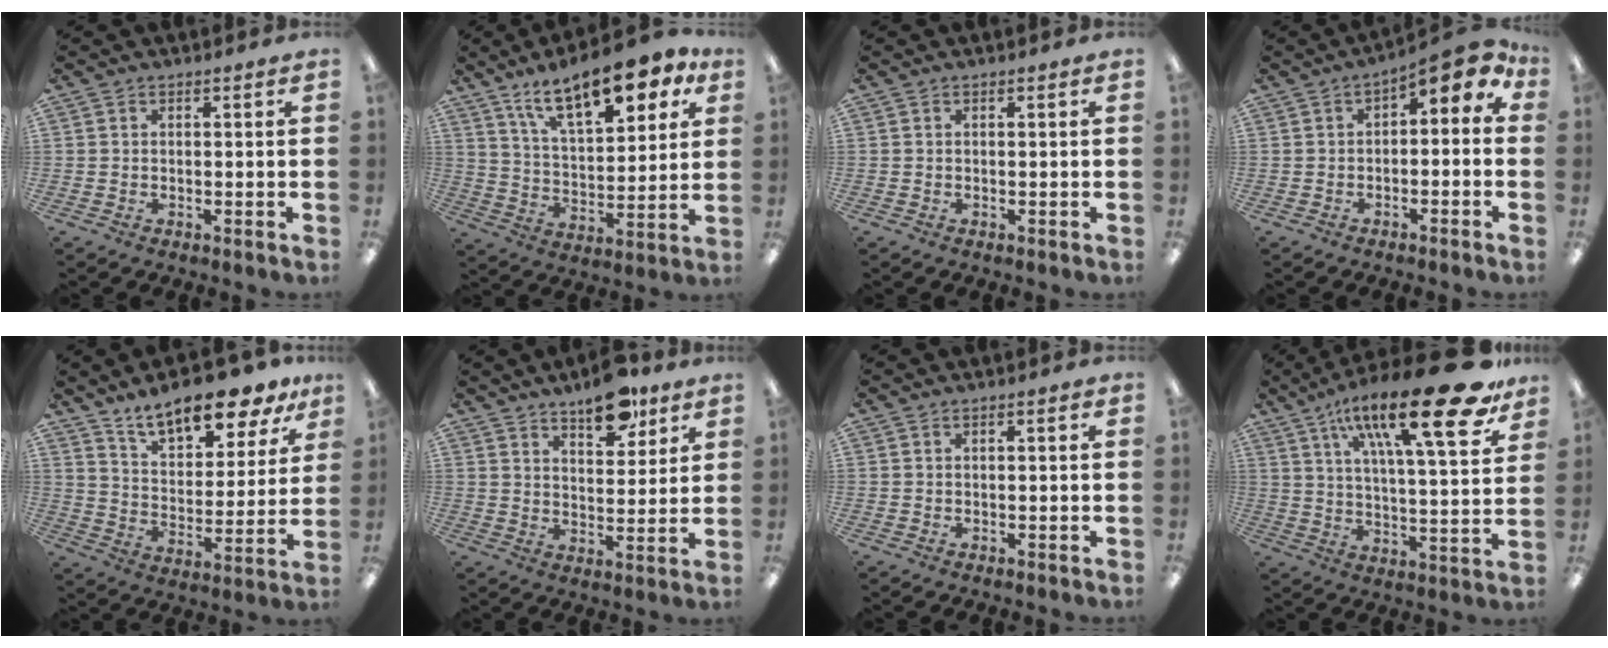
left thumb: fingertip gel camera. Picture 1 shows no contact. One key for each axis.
{"total": 17.9, "fx": 11.9, "fy": 7.1, "fz": 11.2, "tx": -0.178, "ty": -0.054, "tz": 0.200}
{"total": 0.0}
{"total": 6.2, "fx": 1.6, "fy": 3.2, "fz": 5.0, "tx": -0.063, "ty": -0.007, "tz": 0.022}
{"total": 14.8, "fx": 12.3, "fy": 4.7, "fz": 6.7, "tx": -0.106, "ty": -0.080, "tz": 0.214}
{"total": 10.9, "fx": 8.1, "fy": 4.7, "fz": 5.5, "tx": -0.056, "ty": -0.048, "tz": 0.137}
{"total": 0.7, "fx": 0.2, "fy": 0.2, "fz": 0.7, "tx": -0.013, "ty": 0.003, "tz": 0.002}
{"total": 26.2, "fx": 15.4, "fy": 6.9, "fz": 20.0, "tx": -0.302, "ty": -0.089, "tz": 0.238}